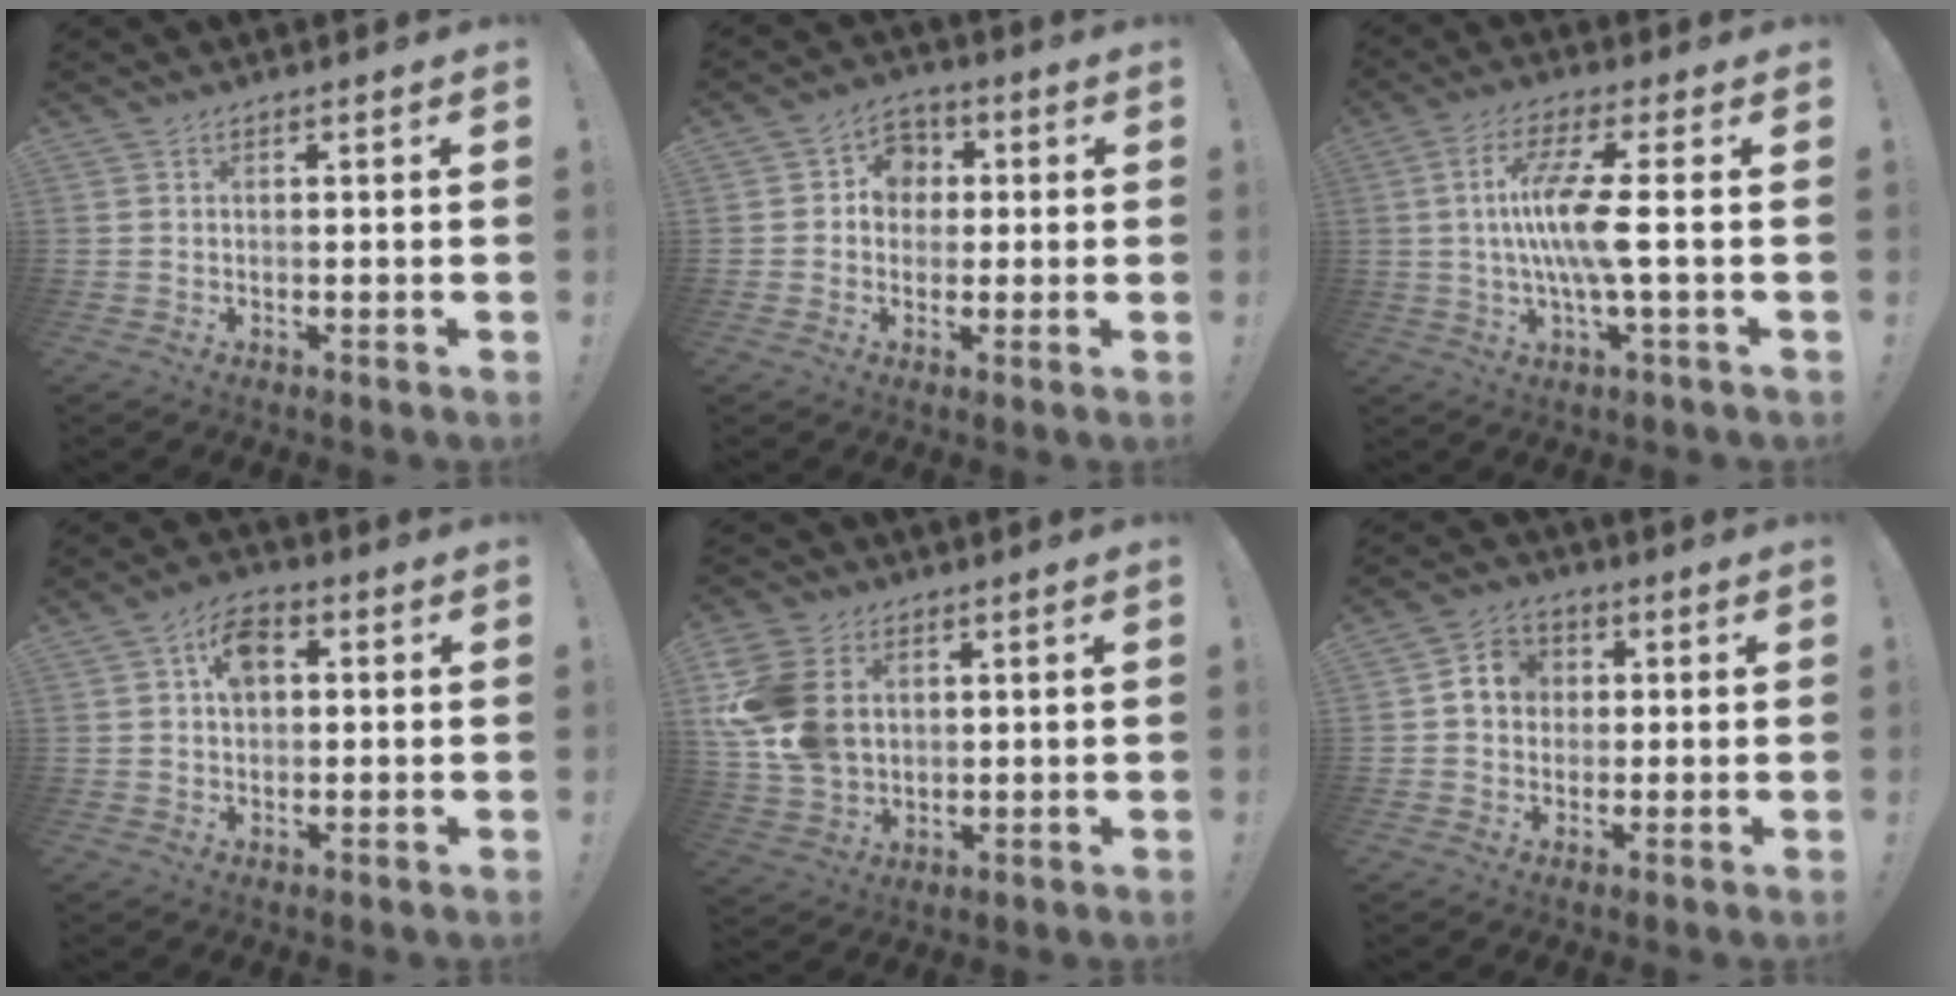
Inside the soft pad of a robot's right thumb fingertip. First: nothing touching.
{"total": 7.1, "force": [-0.1, 6.7, 2.4], "torque": [-0.033, 0.016, 0.002]}
{"total": 12.6, "force": [-0.3, 1.3, 12.5], "torque": [-0.251, -0.007, -0.015]}
{"total": 7.1, "force": [1.7, 4.9, 4.9], "torque": [-0.077, 0.010, 0.031]}
{"total": 16.3, "force": [3.0, 12.4, 10.1], "torque": [-0.206, -0.004, 0.062]}
{"total": 7.1, "force": [1.1, 6.4, 2.9], "torque": [-0.046, 0.009, 0.024]}